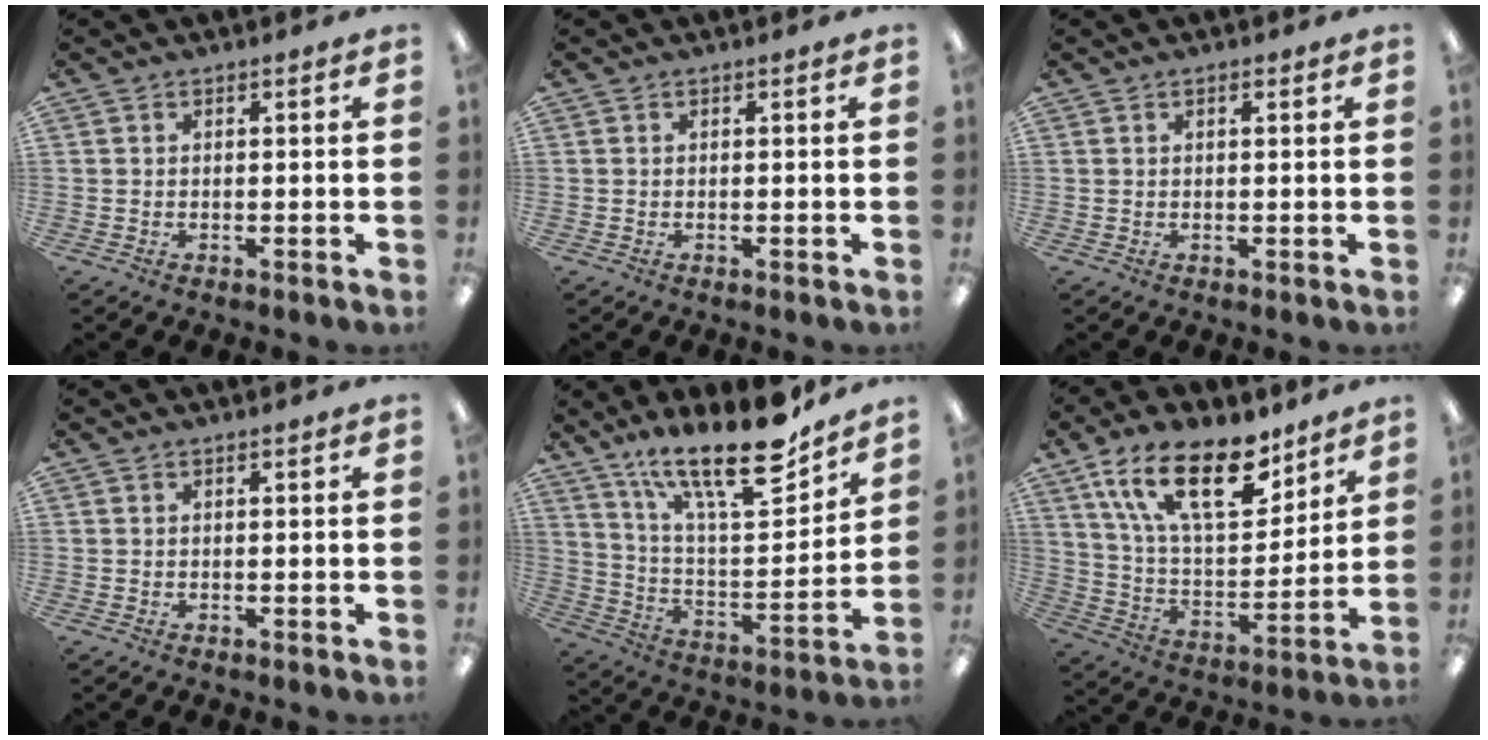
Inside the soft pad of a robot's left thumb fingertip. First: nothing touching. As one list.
[{"total": 0.0}, {"total": 0.8, "force": [0.5, 0.3, 0.5], "torque": [-0.012, 0.001, 0.010]}, {"total": 0.0}, {"total": 21.6, "force": [15.6, 6.2, 13.6], "torque": [-0.227, -0.101, 0.264]}, {"total": 21.8, "force": [13.2, 9.9, 14.2], "torque": [-0.256, -0.059, 0.229]}]